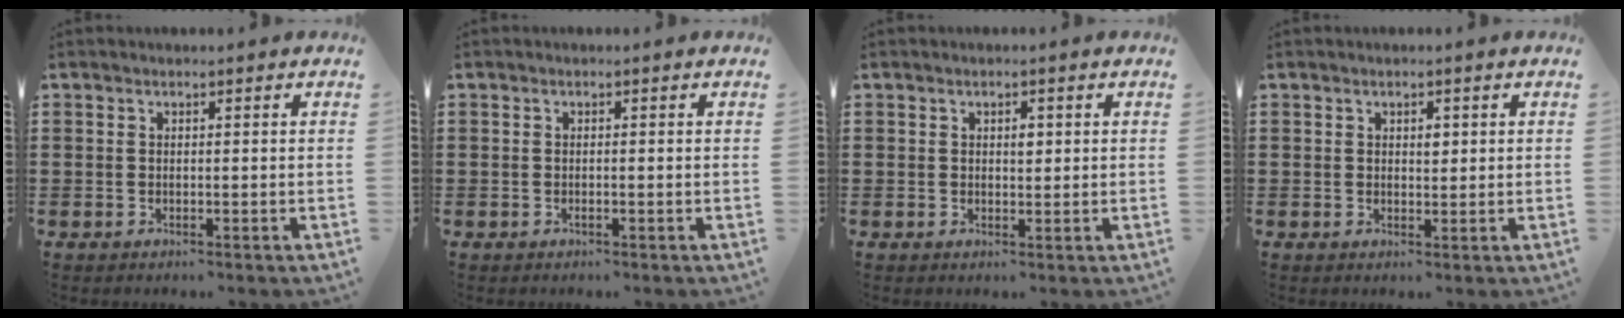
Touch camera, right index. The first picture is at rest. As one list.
[{"total": 0.6, "force": [-0.3, -0.1, 0.5], "torque": [-0.010, -0.002, -0.005]}, {"total": 1.7, "force": [0.4, 0.9, 1.3], "torque": [-0.012, 0.000, 0.002]}, {"total": 1.5, "force": [0.5, 0.9, 1.1], "torque": [-0.008, 0.000, 0.005]}]